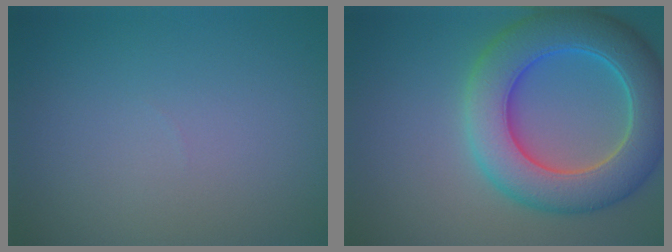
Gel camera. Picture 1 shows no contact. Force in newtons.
{"total": 8.8, "press": 8.8, "slide": 0.4}